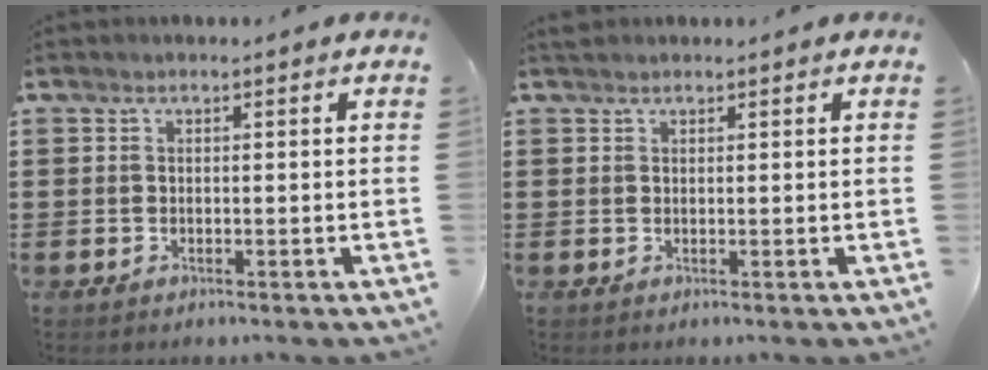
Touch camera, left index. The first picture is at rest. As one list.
[{"total": 0.8, "force": [0.7, 0.3, 0.2], "torque": [-0.006, 0.003, 0.014]}]